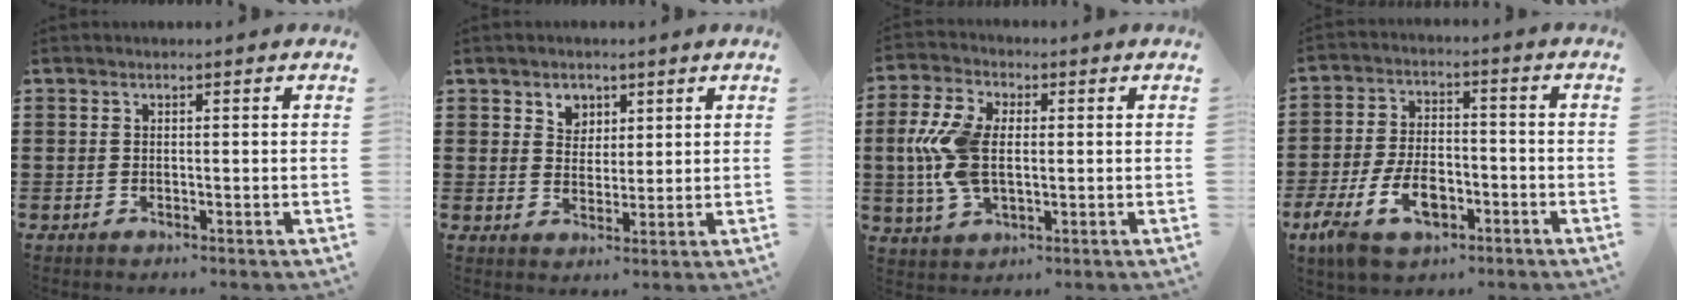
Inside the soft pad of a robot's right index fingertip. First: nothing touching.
{"total": 3.4, "force": [2.0, 2.7, 0.6], "torque": [-0.025, 0.011, 0.035]}
{"total": 9.7, "force": [0.3, 5.5, 8.0], "torque": [-0.201, 0.002, -0.003]}
{"total": 9.4, "force": [-4.3, 5.1, 6.7], "torque": [-0.155, -0.001, -0.079]}